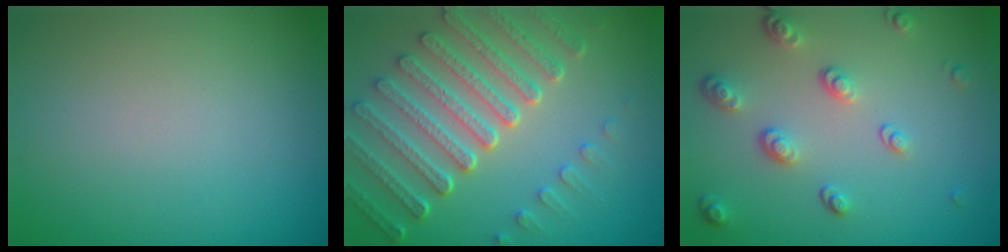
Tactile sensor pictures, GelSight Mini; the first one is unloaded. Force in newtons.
{"total": 7.2, "press": 5.4, "slide": 4.7}
{"total": 3.3, "press": 2.5, "slide": 2.1}